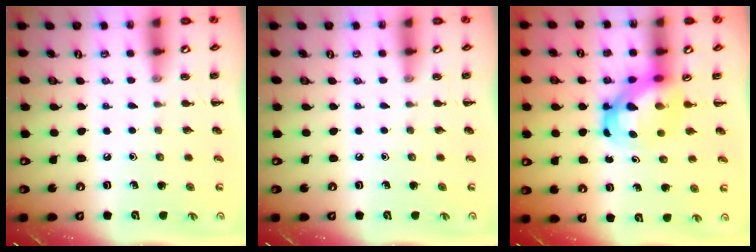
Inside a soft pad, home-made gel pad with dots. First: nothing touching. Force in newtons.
{"total": 0.0}
{"total": 5.6, "press": 5.4, "slide": 1.5}